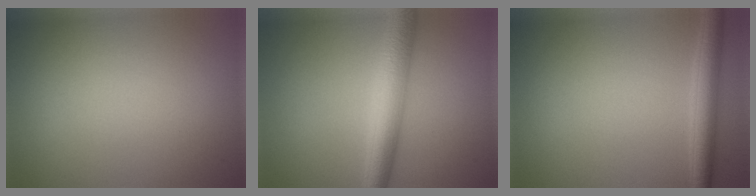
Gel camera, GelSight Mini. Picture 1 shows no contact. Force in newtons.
{"total": 4.9, "press": 4.9, "slide": 0.1}
{"total": 3.0, "press": 3.0, "slide": 0.2}